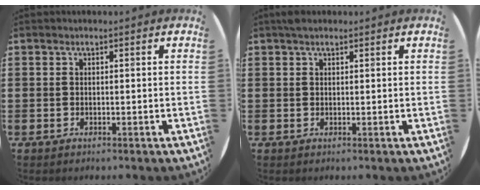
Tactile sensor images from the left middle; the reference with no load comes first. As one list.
[{"total": 1.0, "force": [0.8, 0.4, 0.3], "torque": [-0.007, 0.004, 0.014]}]